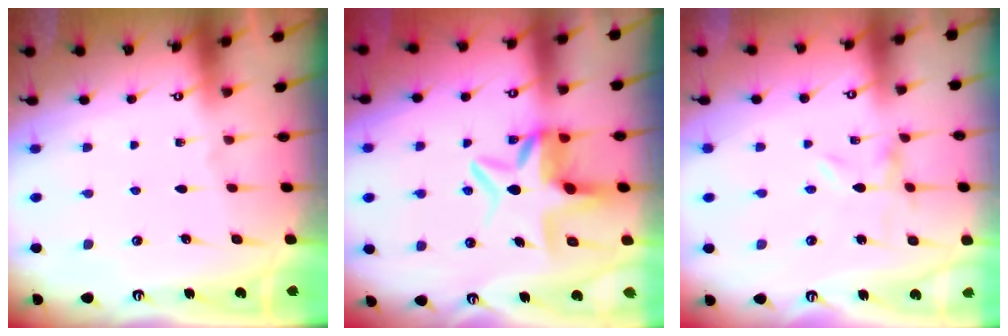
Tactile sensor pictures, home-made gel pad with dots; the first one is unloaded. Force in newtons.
{"total": 7.5, "press": 7.0, "slide": 2.7}
{"total": 0.0}